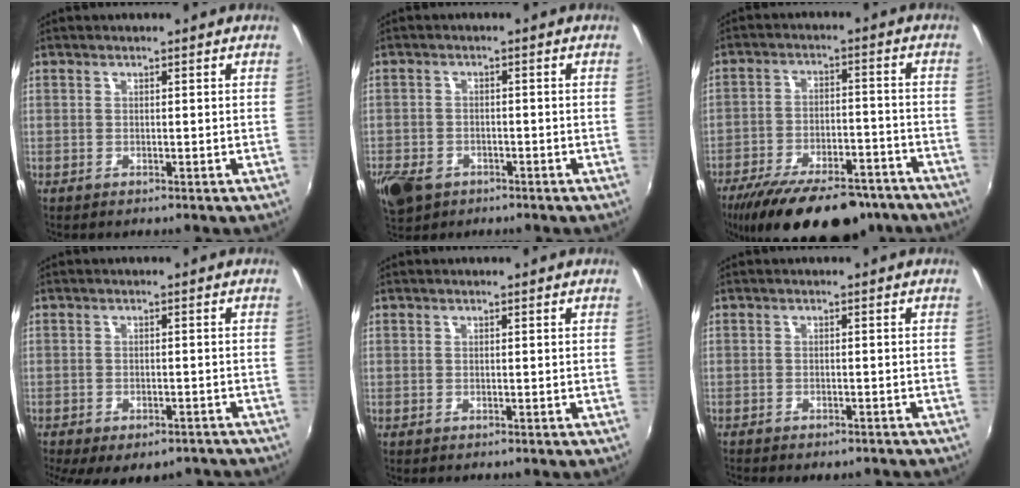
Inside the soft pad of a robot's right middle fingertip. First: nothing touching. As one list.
[{"total": 8.2, "force": [-4.6, 5.5, 4.0], "torque": [-0.113, -0.018, -0.080]}, {"total": 23.6, "force": [-18.5, 8.3, 12.0], "torque": [-0.223, -0.024, -0.261]}, {"total": 10.9, "force": [-8.3, 4.3, 5.6], "torque": [-0.114, -0.026, -0.105]}, {"total": 0.0}, {"total": 3.9, "force": [-3.5, 1.0, 1.6], "torque": [-0.038, -0.011, -0.048]}]